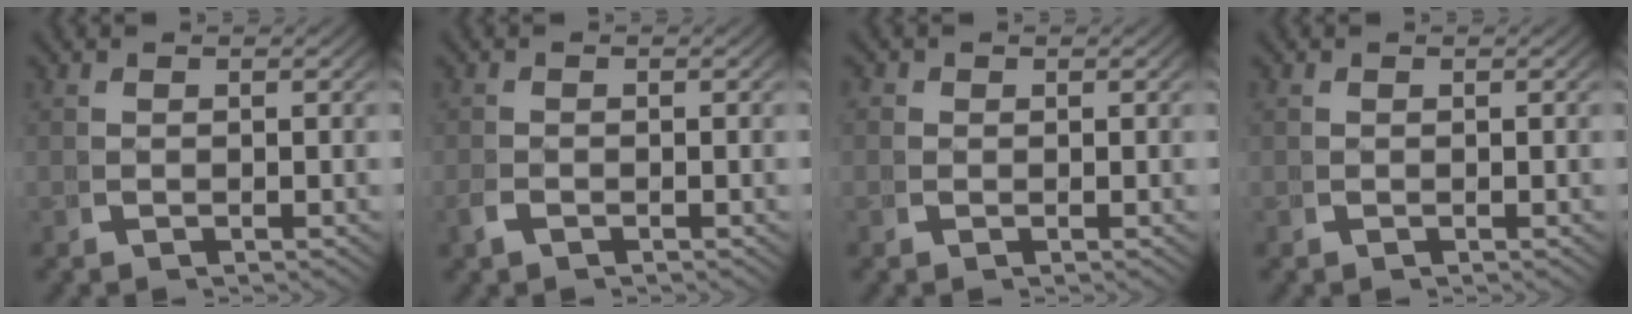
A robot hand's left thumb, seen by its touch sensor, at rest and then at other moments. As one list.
[{"total": 1.0, "force": [-0.8, 0.4, 0.4], "torque": [-0.015, -0.002, -0.015]}, {"total": 1.1, "force": [0.1, 1.0, 0.2], "torque": [-0.008, -0.007, 0.000]}, {"total": 0.0}]